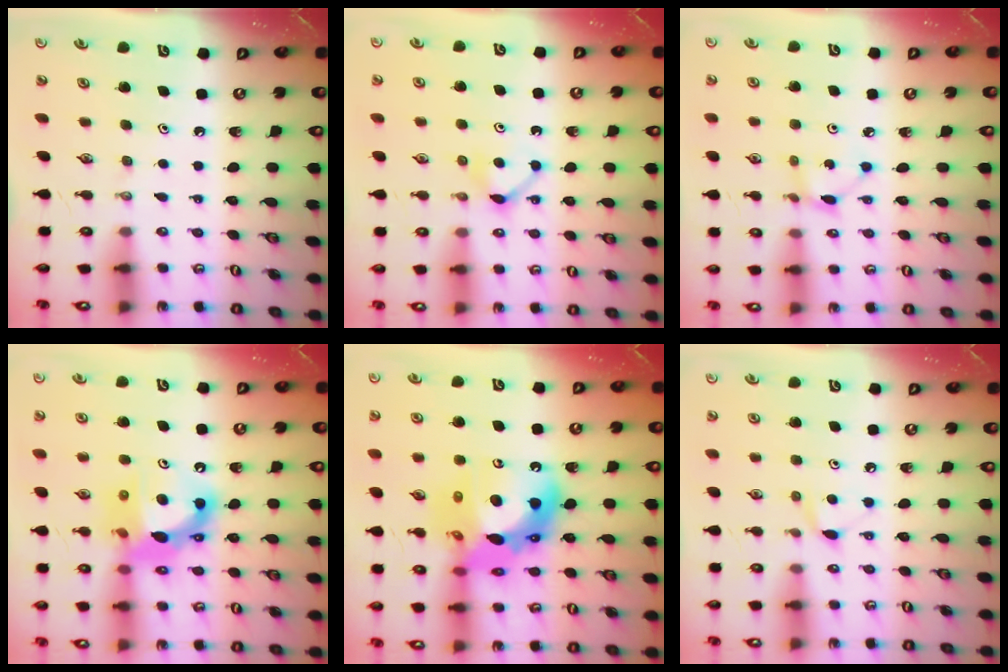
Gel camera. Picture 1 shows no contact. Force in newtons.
{"total": 5.5, "press": 5.4, "slide": 0.7}
{"total": 2.4, "press": 2.4, "slide": 0.3}
{"total": 12.8, "press": 12.8, "slide": 1.3}
{"total": 20.0, "press": 19.8, "slide": 2.8}
{"total": 5.6, "press": 5.5, "slide": 0.7}